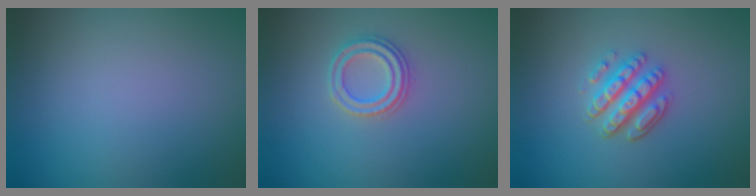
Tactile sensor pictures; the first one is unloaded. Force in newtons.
{"total": 2.3, "press": 2.3, "slide": 0.3}
{"total": 3.5, "press": 3.1, "slide": 1.7}